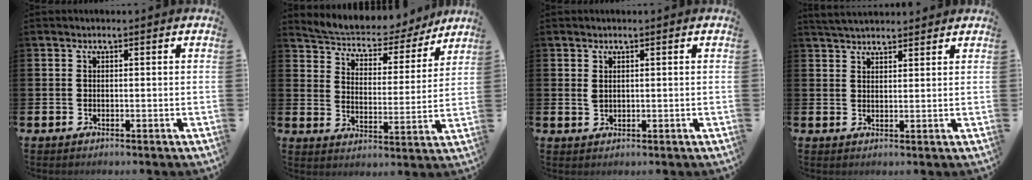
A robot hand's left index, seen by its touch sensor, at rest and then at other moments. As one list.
[{"total": 5.7, "force": [5.4, 1.7, 0.7], "torque": [-0.051, -0.045, 0.089]}, {"total": 1.3, "force": [0.9, 0.6, 0.7], "torque": [-0.006, 0.000, 0.013]}, {"total": 3.4, "force": [3.3, 0.6, 0.3], "torque": [-0.015, -0.011, 0.062]}]